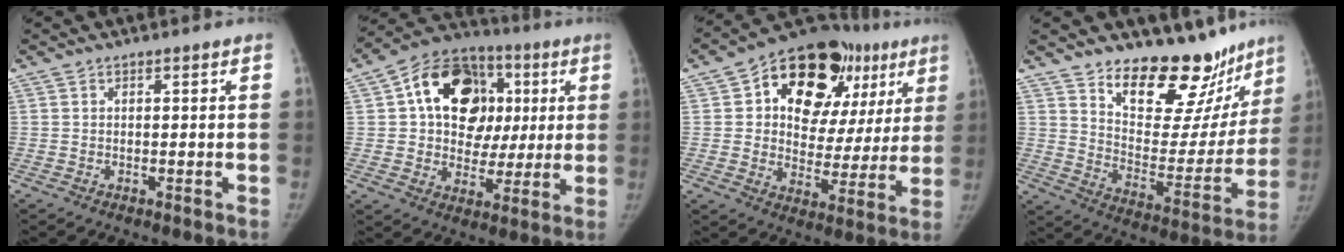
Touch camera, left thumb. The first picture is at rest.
{"total": 19.8, "force": [4.3, 14.9, 12.4], "torque": [-0.144, 0.020, 0.066]}
{"total": 25.2, "force": [10.4, 15.5, 16.9], "torque": [-0.179, 0.015, 0.152]}
{"total": 20.8, "force": [16.7, 9.2, 8.2], "torque": [-0.055, -0.129, 0.244]}